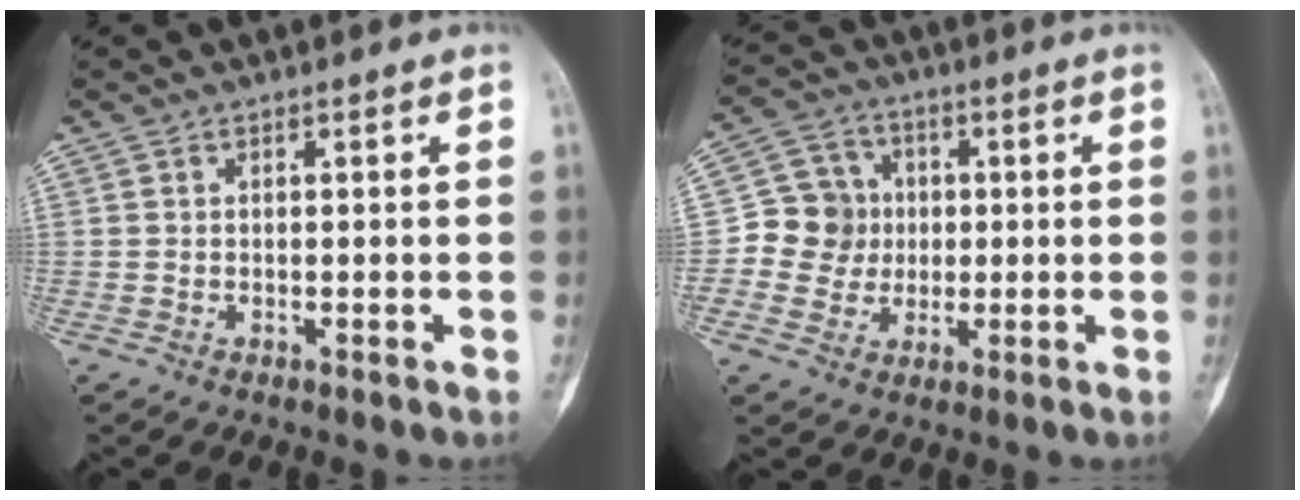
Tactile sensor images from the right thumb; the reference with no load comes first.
{"total": 8.9, "force": [-0.2, 8.6, 2.5], "torque": [0.004, 0.016, -0.011]}